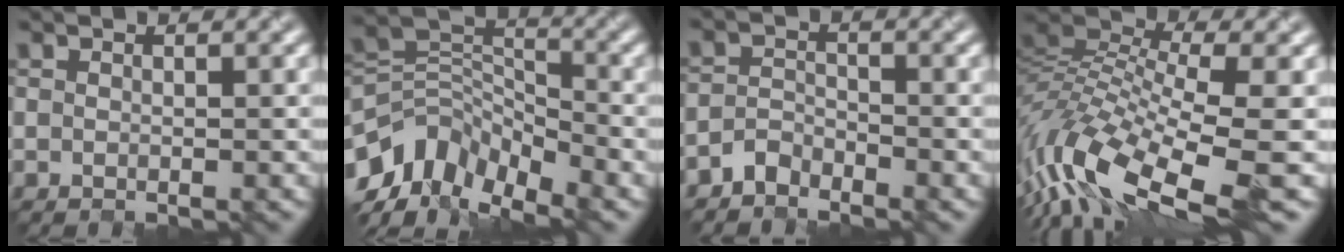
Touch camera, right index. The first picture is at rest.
{"total": 8.7, "force": [-5.4, 5.0, 4.6], "torque": [-0.077, -0.007, -0.113]}
{"total": 1.9, "force": [-1.8, 0.7, 0.1], "torque": [0.000, 0.007, -0.039]}
{"total": 11.0, "force": [-4.2, 4.6, 9.1], "torque": [-0.197, -0.008, -0.081]}